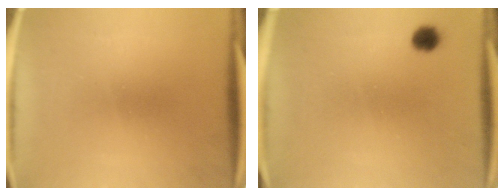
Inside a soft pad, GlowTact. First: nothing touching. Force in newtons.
{"total": 2.6}